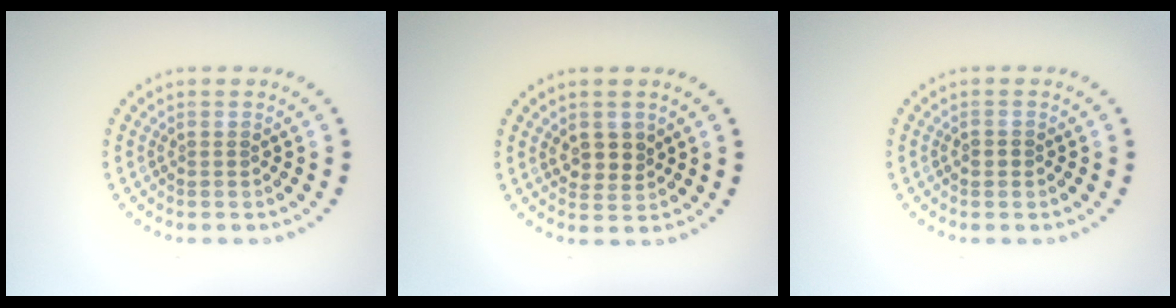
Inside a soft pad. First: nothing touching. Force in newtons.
{"total": 2.3, "press": 2.2, "slide": 0.8}
{"total": 1.2, "press": 1.2, "slide": 0.1}